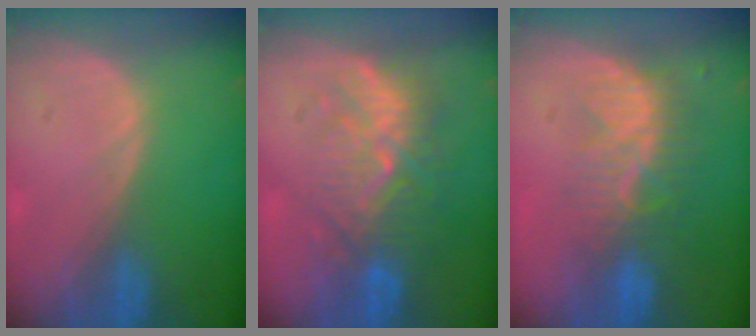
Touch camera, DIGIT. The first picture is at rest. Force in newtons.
{"total": 9.4, "press": 9.0, "slide": 2.6}
{"total": 8.1, "press": 7.4, "slide": 3.5}